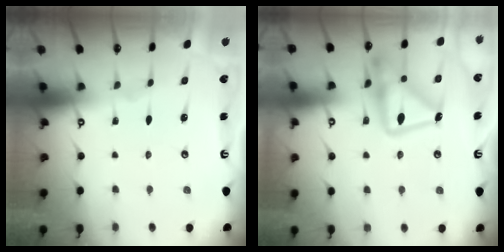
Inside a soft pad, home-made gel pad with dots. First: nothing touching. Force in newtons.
{"total": 20.2, "press": 20.2, "slide": 1.5}